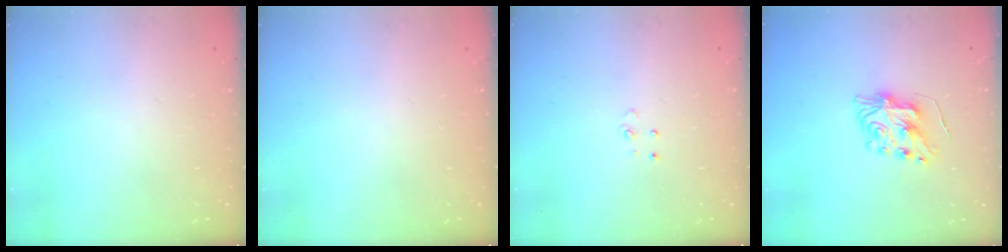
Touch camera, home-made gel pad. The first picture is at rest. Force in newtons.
{"total": 0.0}
{"total": 3.8, "press": 3.8, "slide": 0.3}
{"total": 8.2, "press": 8.2, "slide": 0.7}